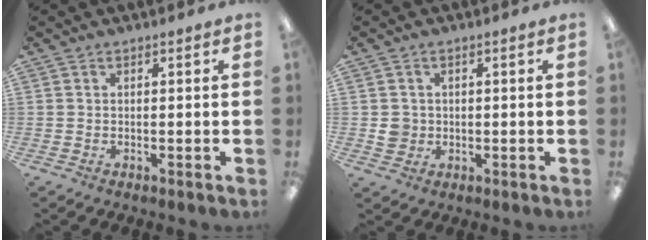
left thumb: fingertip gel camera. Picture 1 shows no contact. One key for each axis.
{"total": 3.3, "fx": 0.1, "fy": 3.1, "fz": 0.9, "tx": -0.011, "ty": 0.001, "tz": 0.000}